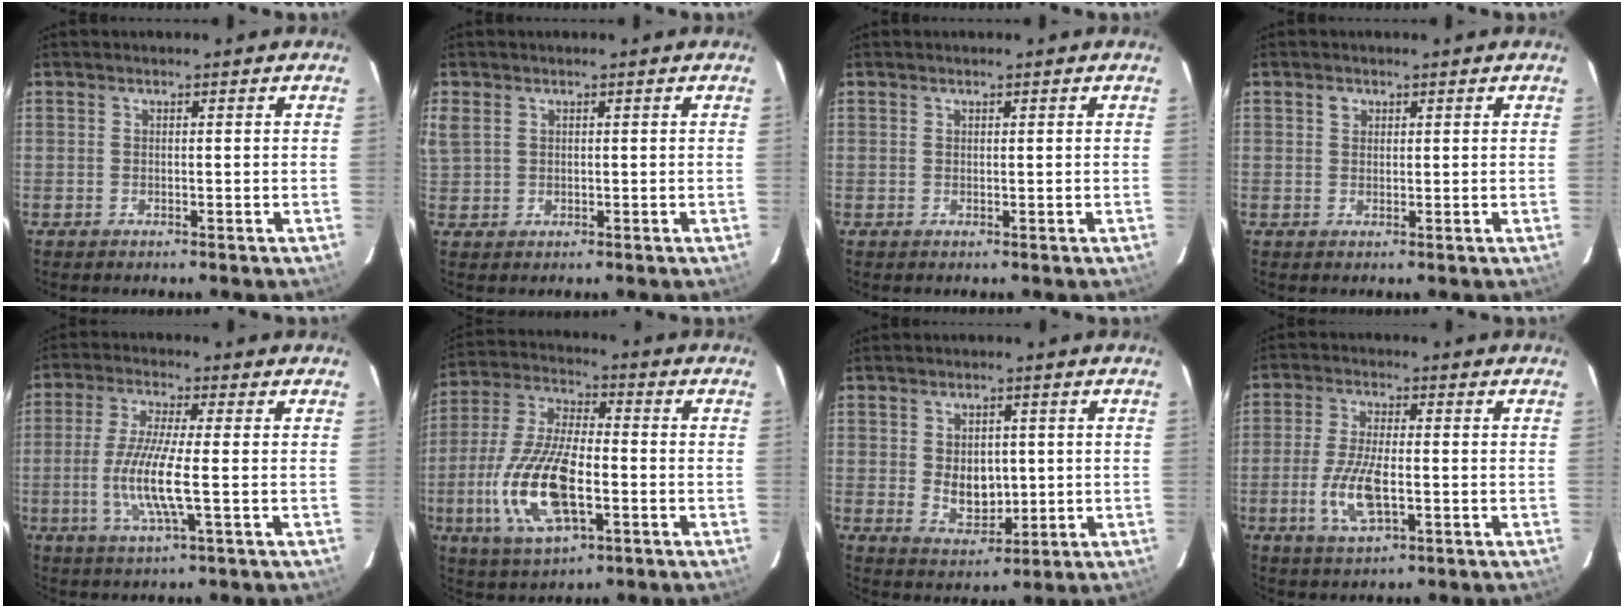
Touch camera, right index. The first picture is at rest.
{"total": 5.1, "force": [1.7, 4.0, 2.7], "torque": [-0.057, 0.008, 0.038]}
{"total": 0.0}
{"total": 1.5, "force": [0.7, 1.2, 0.4], "torque": [-0.006, 0.005, 0.010]}
{"total": 9.6, "force": [-1.8, 0.5, 9.4], "torque": [-0.191, -0.009, -0.037]}
{"total": 17.2, "force": [-4.6, 7.0, 15.0], "torque": [-0.321, -0.009, -0.085]}
{"total": 6.7, "force": [0.2, 4.8, 4.7], "torque": [-0.082, -0.003, 0.018]}
{"total": 8.8, "force": [-2.2, 3.1, 7.9], "torque": [-0.167, -0.005, -0.041]}